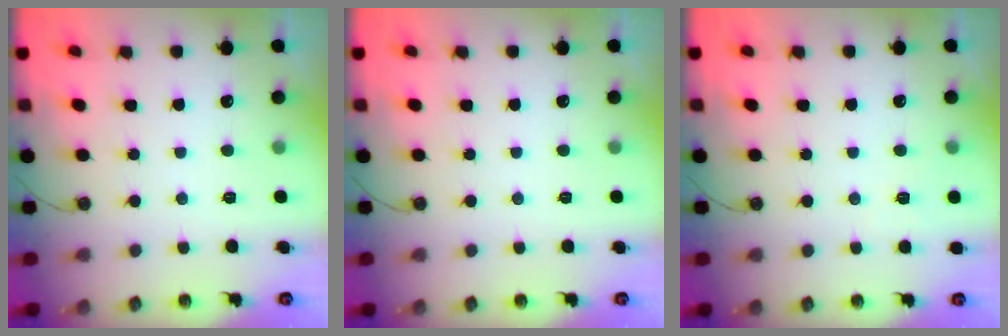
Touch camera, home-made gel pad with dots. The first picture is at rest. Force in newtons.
{"total": 0.0}
{"total": 2.7, "press": 1.7, "slide": 2.1}